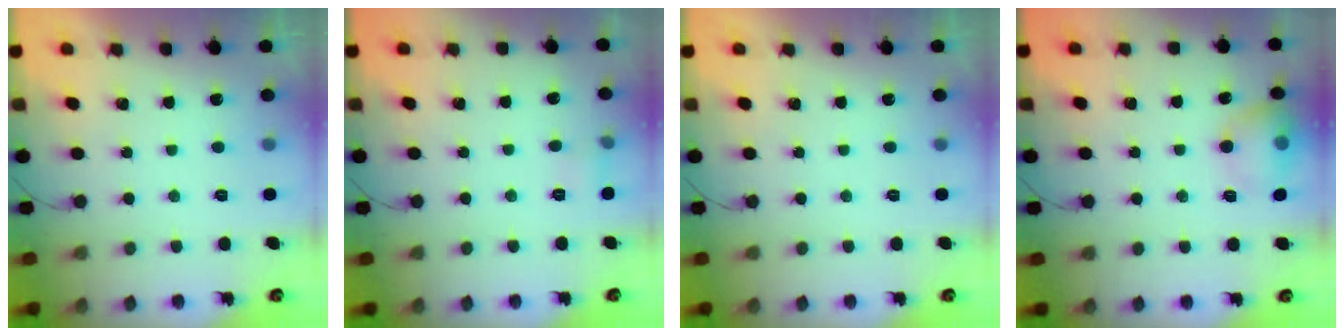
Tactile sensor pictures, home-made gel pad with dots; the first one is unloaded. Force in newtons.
{"total": 4.4, "press": 4.2, "slide": 1.3}
{"total": 0.0}
{"total": 10.6, "press": 10.5, "slide": 1.6}